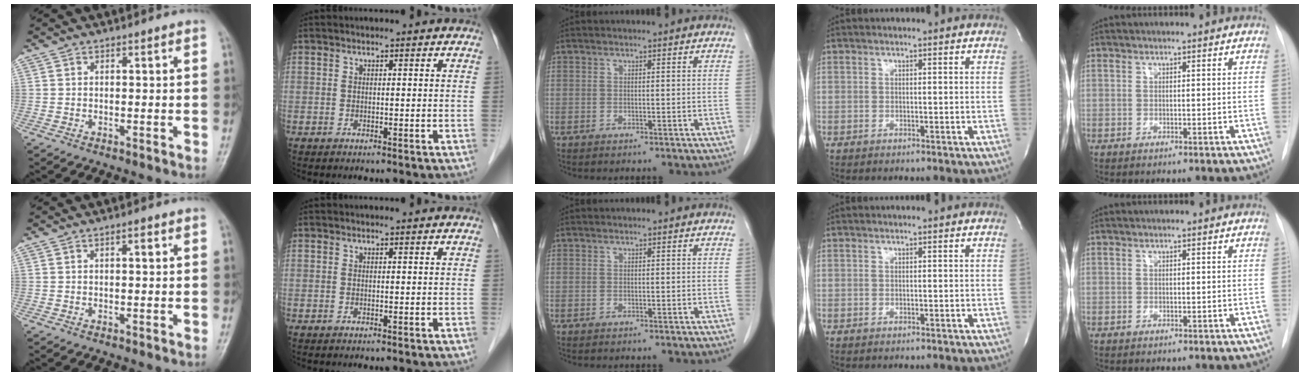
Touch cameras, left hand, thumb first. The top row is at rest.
{"thumb": {"total": 1.5, "force": [0.5, 0.5, 1.3], "torque": [-0.019, 0.002, 0.006]}}